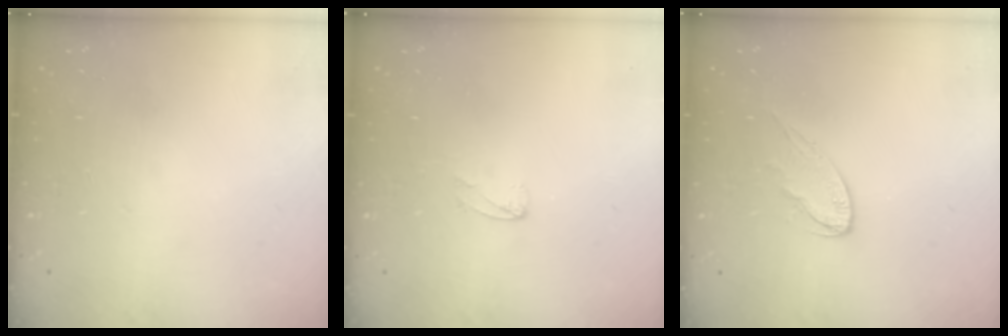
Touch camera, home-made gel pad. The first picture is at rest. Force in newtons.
{"total": 1.7, "press": 1.7, "slide": 0.1}
{"total": 6.3, "press": 6.3, "slide": 0.6}